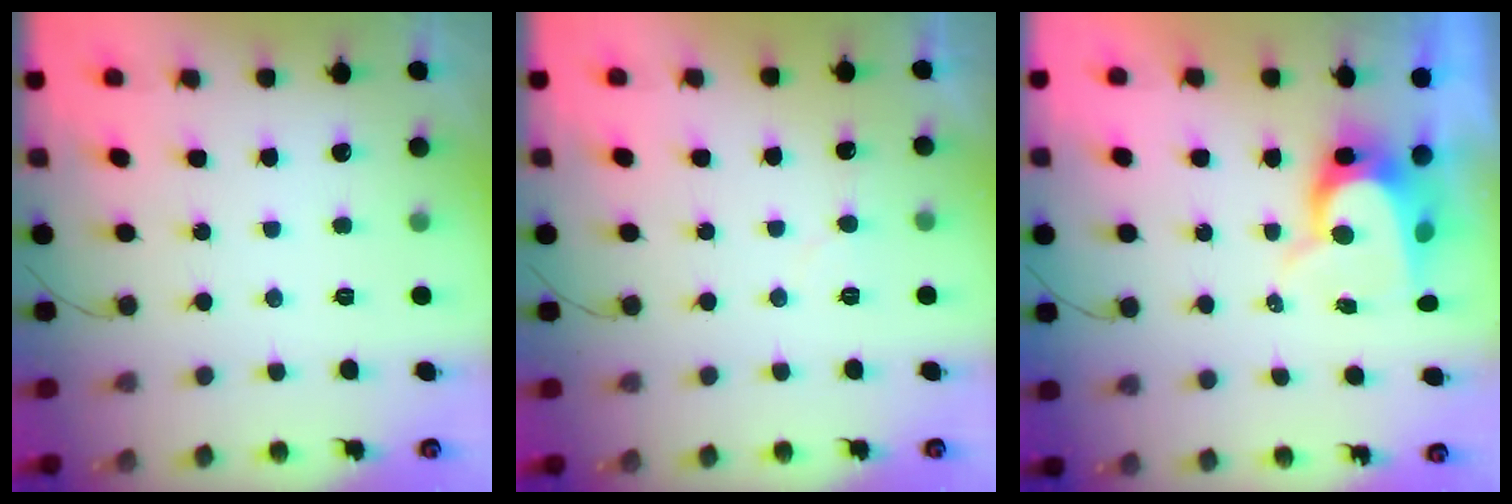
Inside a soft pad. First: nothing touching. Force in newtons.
{"total": 5.3, "press": 5.3, "slide": 0.5}
{"total": 9.0, "press": 9.0, "slide": 0.8}